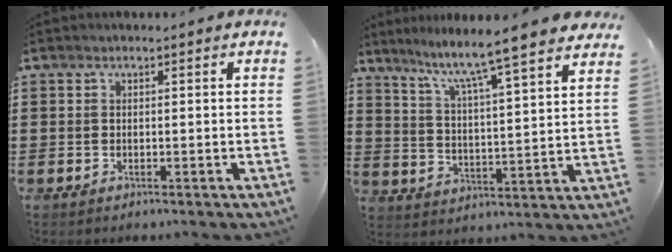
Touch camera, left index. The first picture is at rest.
{"total": 7.1, "force": [6.1, -0.9, 3.4], "torque": [-0.092, -0.050, 0.094]}